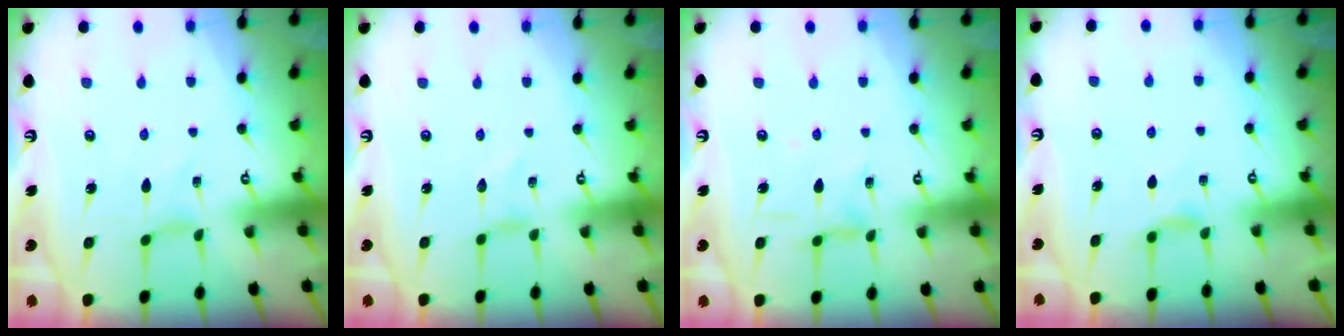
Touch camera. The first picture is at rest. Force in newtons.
{"total": 0.0}
{"total": 2.8, "press": 2.8, "slide": 0.3}
{"total": 4.6, "press": 4.5, "slide": 0.6}